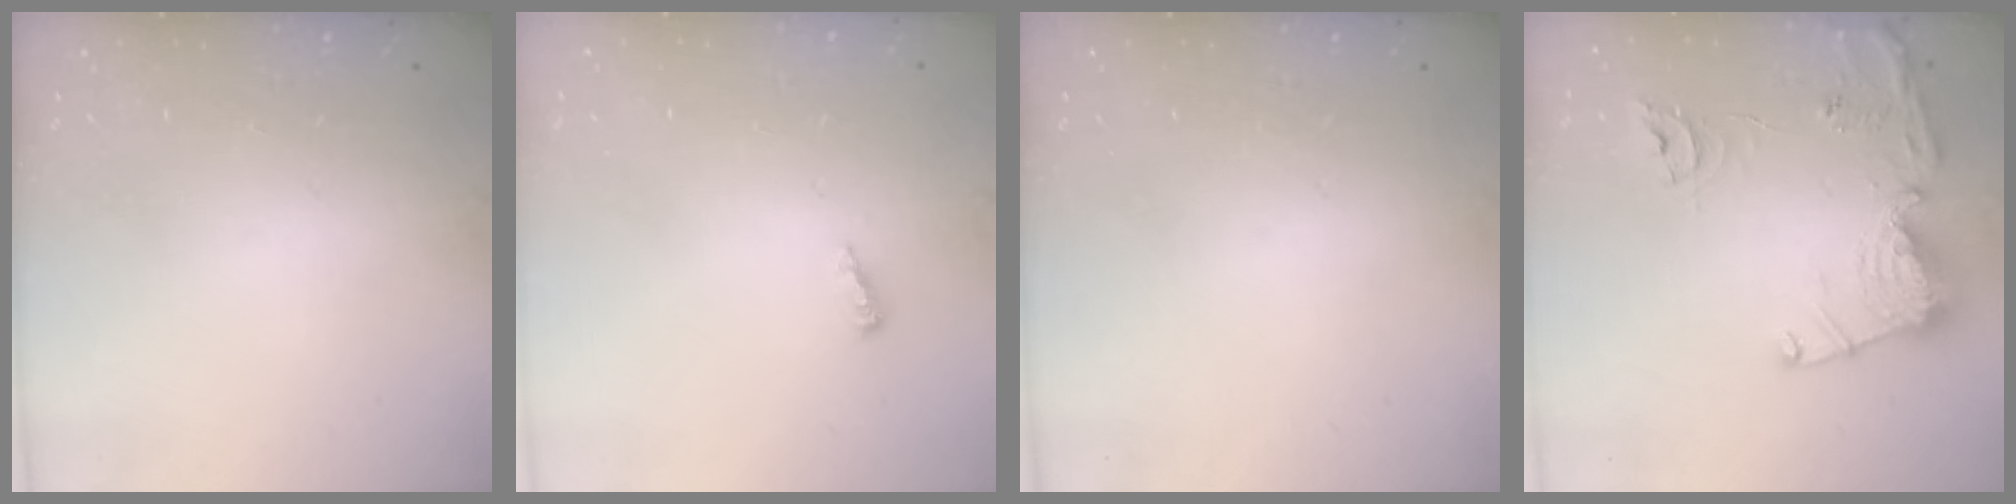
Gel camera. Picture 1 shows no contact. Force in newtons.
{"total": 2.5, "press": 2.5, "slide": 0.2}
{"total": 0.0}
{"total": 15.1, "press": 15.0, "slide": 1.6}